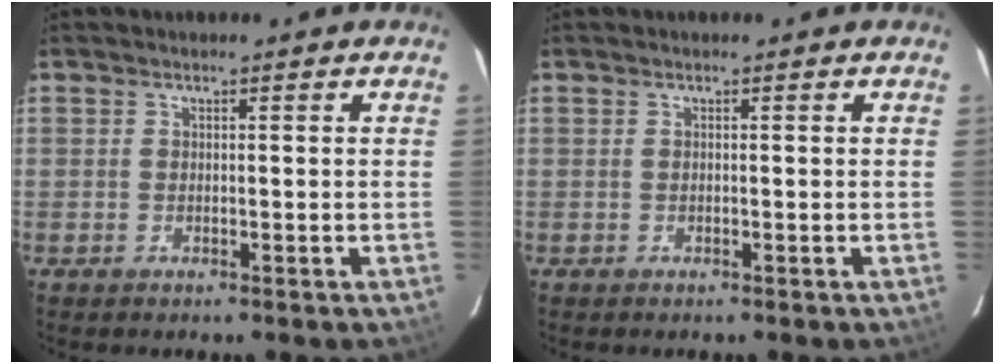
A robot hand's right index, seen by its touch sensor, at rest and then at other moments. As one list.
[{"total": 0.0}]